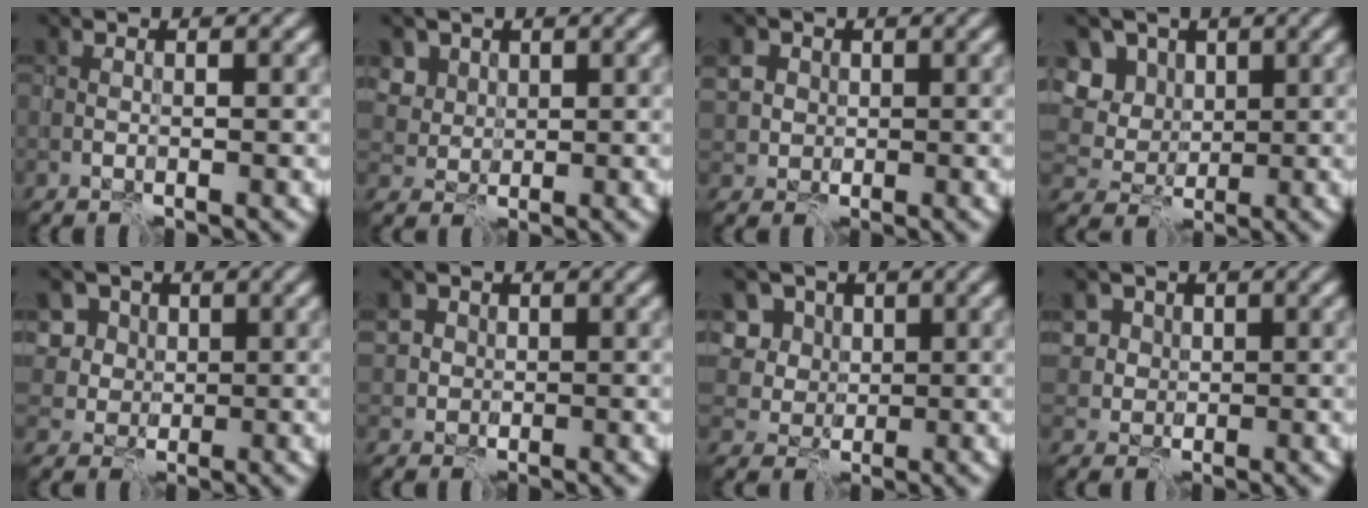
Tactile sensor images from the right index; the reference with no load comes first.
{"total": 3.6, "force": [2.2, 2.7, 1.0], "torque": [-0.038, -0.005, 0.058]}
{"total": 3.2, "force": [0.8, 2.9, 1.1], "torque": [-0.034, 0.009, 0.016]}
{"total": 6.6, "force": [3.1, 5.2, 2.6], "torque": [-0.058, 0.005, 0.045]}
{"total": 7.3, "force": [2.9, 6.2, 2.6], "torque": [-0.058, 0.016, 0.039]}
{"total": 2.6, "force": [0.6, 2.4, 0.7], "torque": [-0.017, 0.007, 0.013]}
{"total": 8.7, "force": [3.5, 7.2, 3.5], "torque": [-0.078, 0.022, 0.042]}
{"total": 4.0, "force": [1.7, 3.4, 1.1], "torque": [-0.030, 0.003, 0.035]}